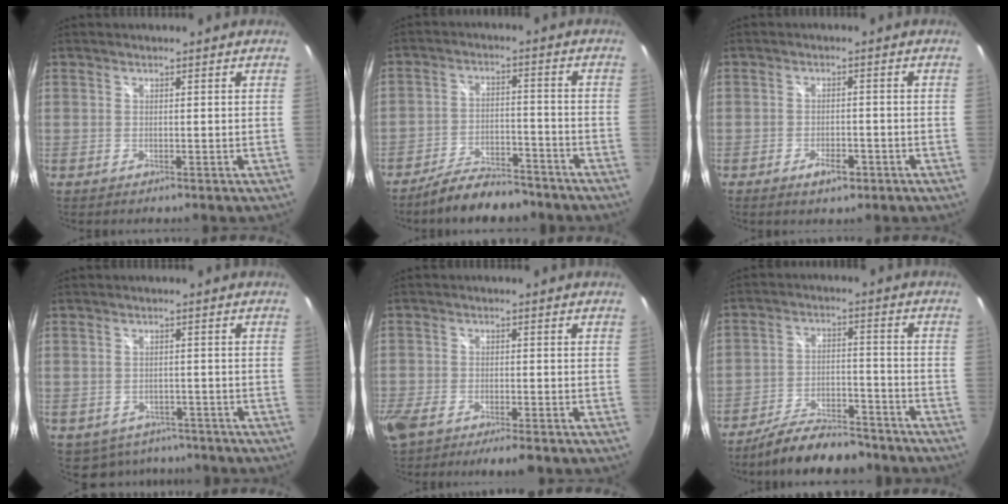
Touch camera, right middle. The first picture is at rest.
{"total": 9.8, "force": [-8.5, 2.9, 4.0], "torque": [-0.086, 0.008, -0.130]}
{"total": 3.4, "force": [-1.9, 1.4, 2.4], "torque": [-0.047, -0.002, -0.030]}
{"total": 6.2, "force": [-4.5, 3.9, 1.8], "torque": [-0.040, -0.004, -0.052]}
{"total": 9.3, "force": [-6.5, 3.2, 5.8], "torque": [-0.152, -0.033, -0.120]}
{"total": 12.3, "force": [-10.6, 3.3, 5.3], "torque": [-0.108, 0.003, -0.163]}